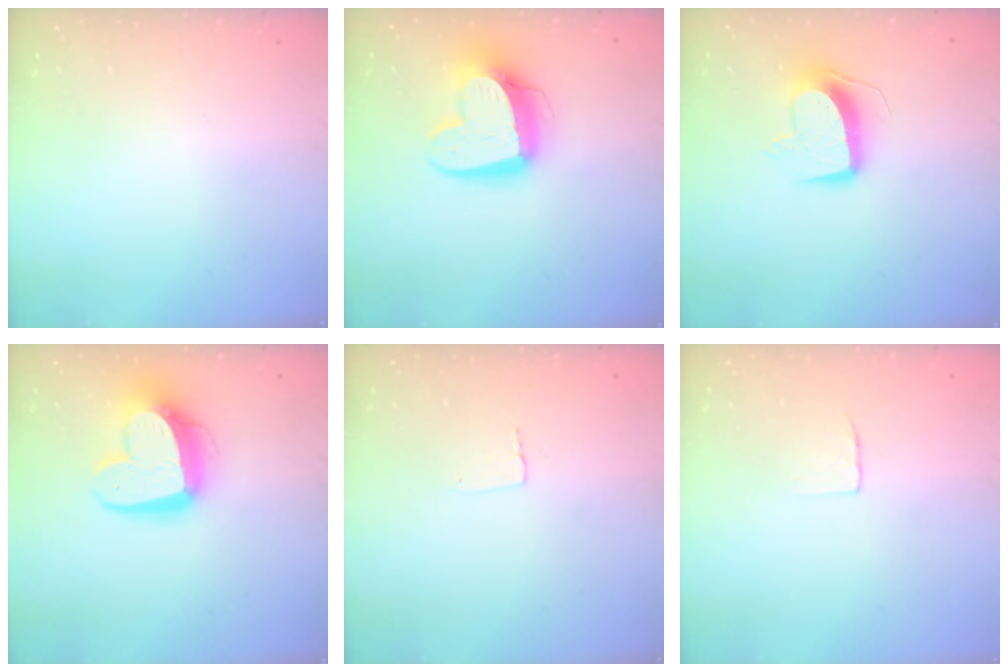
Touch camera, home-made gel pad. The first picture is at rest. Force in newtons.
{"total": 14.4, "press": 14.3, "slide": 1.3}
{"total": 10.3, "press": 10.3, "slide": 0.7}
{"total": 14.6, "press": 14.6, "slide": 1.4}
{"total": 2.7, "press": 2.7, "slide": 0.1}
{"total": 3.4, "press": 3.4, "slide": 0.3}